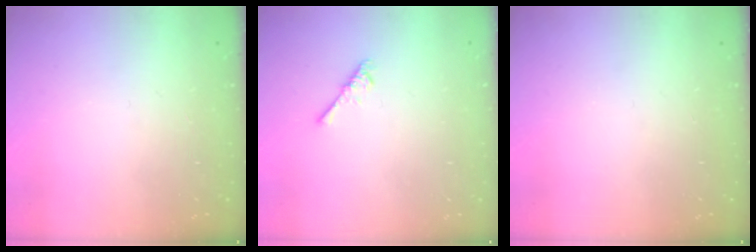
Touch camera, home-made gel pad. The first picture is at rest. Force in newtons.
{"total": 2.6, "press": 2.5, "slide": 0.5}
{"total": 0.0}